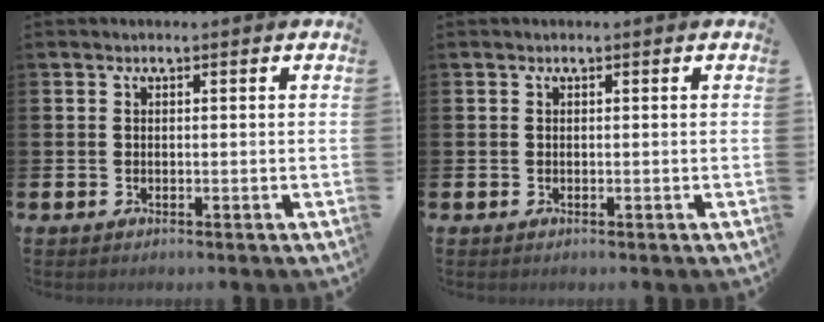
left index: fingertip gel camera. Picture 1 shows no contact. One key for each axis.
{"total": 0.0}